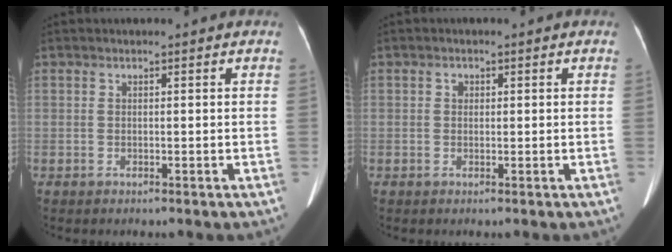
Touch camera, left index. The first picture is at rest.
{"total": 0.9, "force": [0.2, 0.7, 0.4], "torque": [-0.007, 0.006, 0.004]}